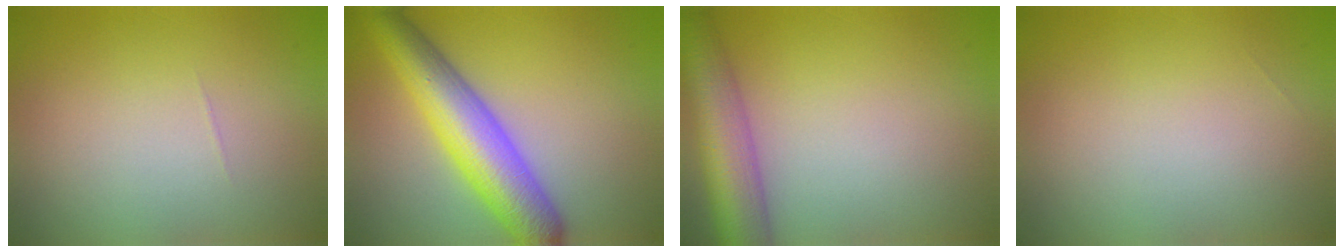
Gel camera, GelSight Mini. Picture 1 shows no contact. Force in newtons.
{"total": 7.9, "press": 7.9, "slide": 0.3}
{"total": 7.4, "press": 7.4, "slide": 0.4}
{"total": 0.0}